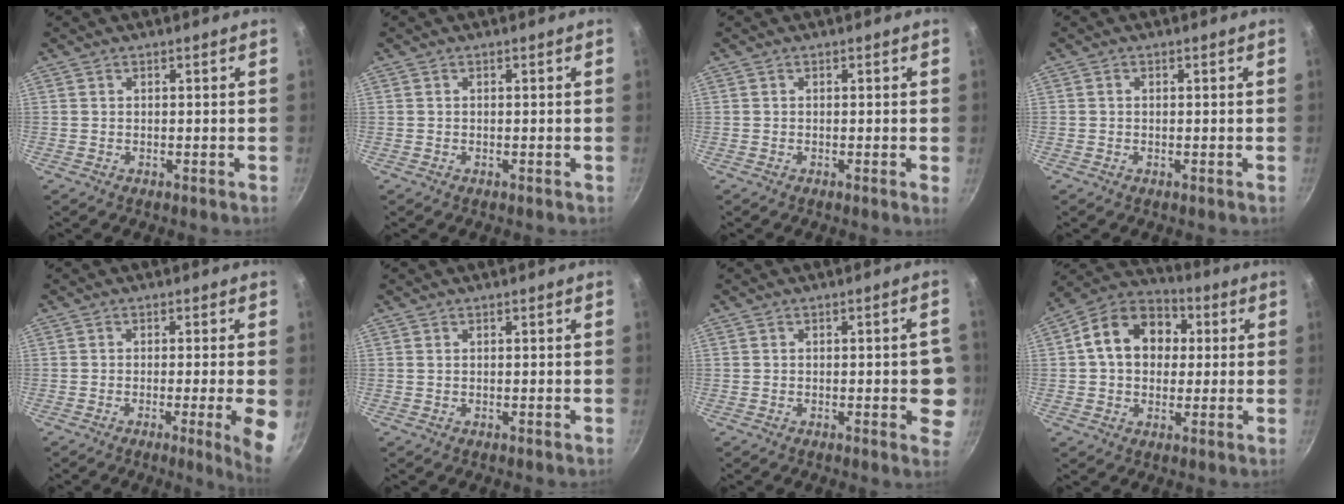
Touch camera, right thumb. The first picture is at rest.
{"total": 0.0}
{"total": 0.7, "force": [-0.1, -0.1, 0.7], "torque": [-0.009, -0.003, -0.006]}
{"total": 0.5, "force": [0.0, 0.5, 0.2], "torque": [-0.002, 0.004, 0.000]}
{"total": 7.6, "force": [-2.1, 0.2, 7.3], "torque": [-0.093, 0.003, -0.030]}
{"total": 0.0}
{"total": 6.8, "force": [-0.9, 2.6, 6.3], "torque": [-0.049, 0.007, -0.013]}
{"total": 14.2, "force": [2.3, 11.0, 8.7], "torque": [-0.113, 0.028, 0.019]}